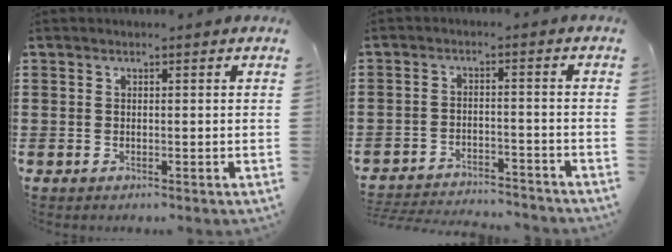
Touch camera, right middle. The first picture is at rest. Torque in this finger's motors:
{"motor_torque": [2.14, 0.00, 0.59, 0.12]}